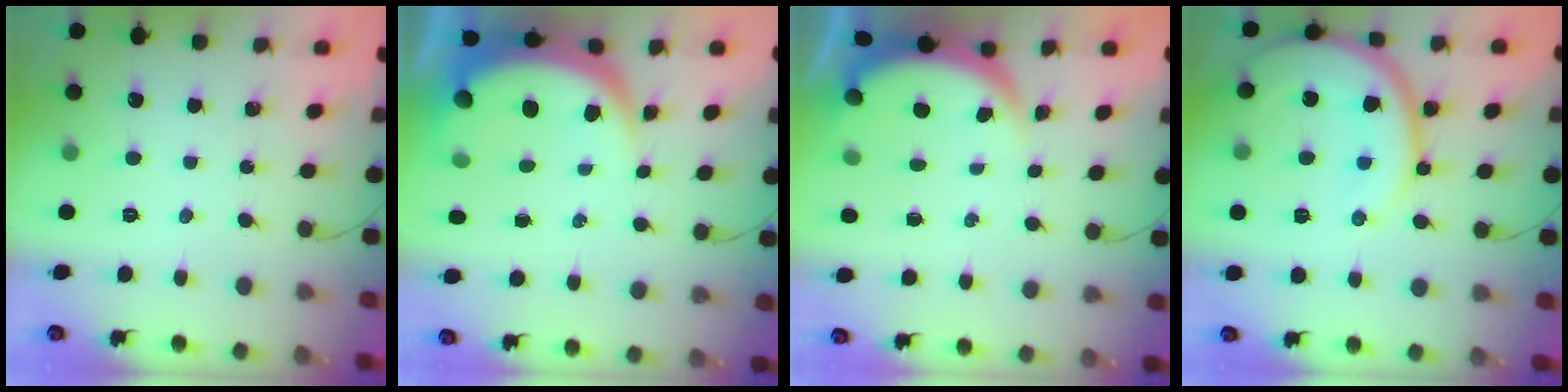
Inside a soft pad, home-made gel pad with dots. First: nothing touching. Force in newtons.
{"total": 9.6, "press": 9.6, "slide": 1.1}
{"total": 3.9, "press": 3.9, "slide": 0.1}
{"total": 18.1, "press": 18.0, "slide": 2.4}